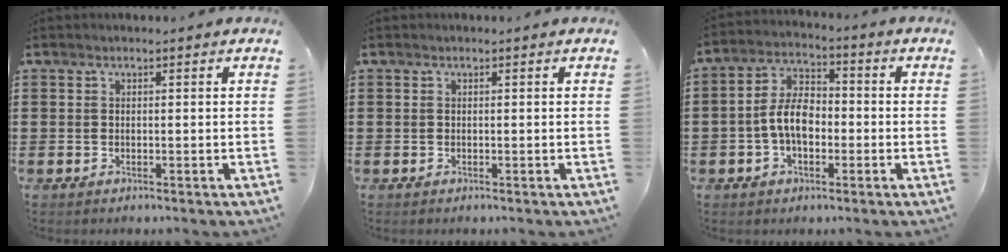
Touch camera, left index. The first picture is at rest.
{"total": 0.0}
{"total": 7.0, "force": [-1.3, 4.1, 5.6], "torque": [-0.127, 0.007, -0.032]}